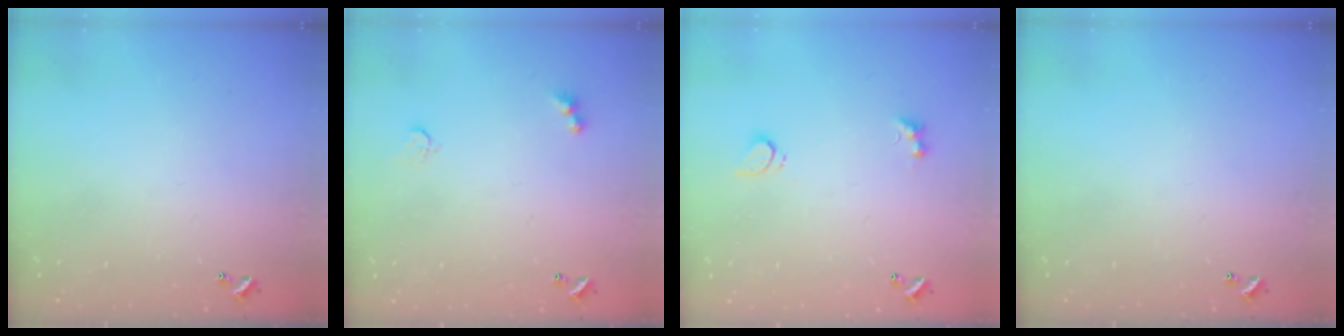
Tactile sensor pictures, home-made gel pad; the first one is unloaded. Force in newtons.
{"total": 2.9, "press": 2.8, "slide": 0.7}
{"total": 3.0, "press": 2.7, "slide": 1.1}
{"total": 0.0}